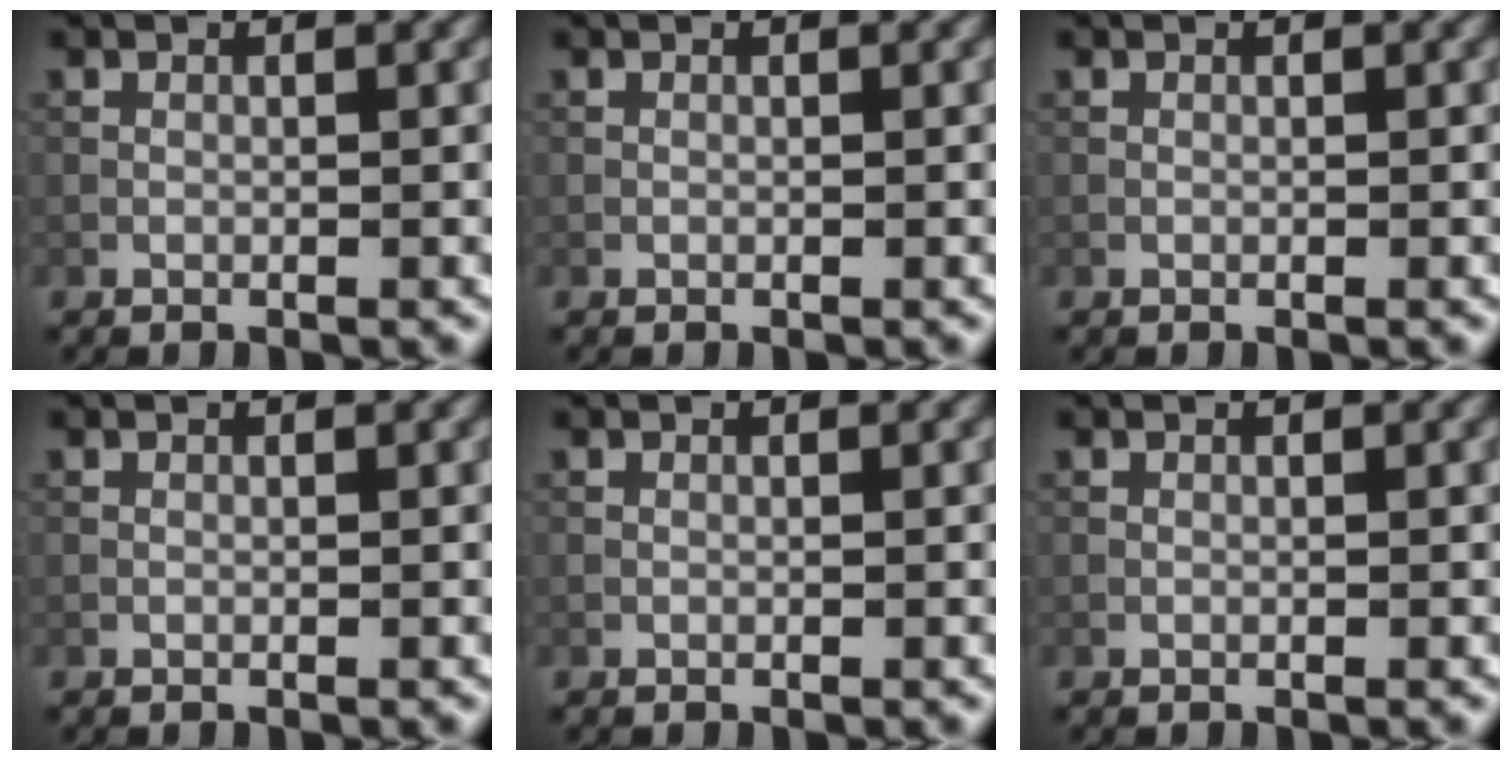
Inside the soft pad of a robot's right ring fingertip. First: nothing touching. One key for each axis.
{"total": 0.0}
{"total": 0.0}
{"total": 0.0}
{"total": 0.0}
{"total": 0.0}